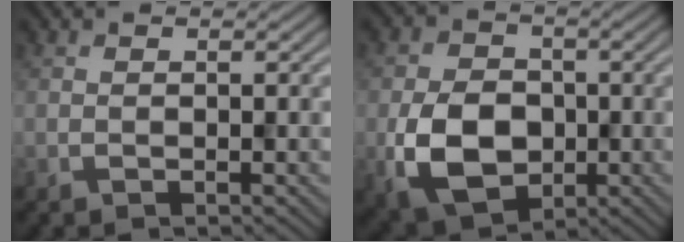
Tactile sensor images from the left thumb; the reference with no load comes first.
{"total": 8.3, "force": [-2.2, 6.2, 5.1], "torque": [-0.107, -0.016, -0.044]}